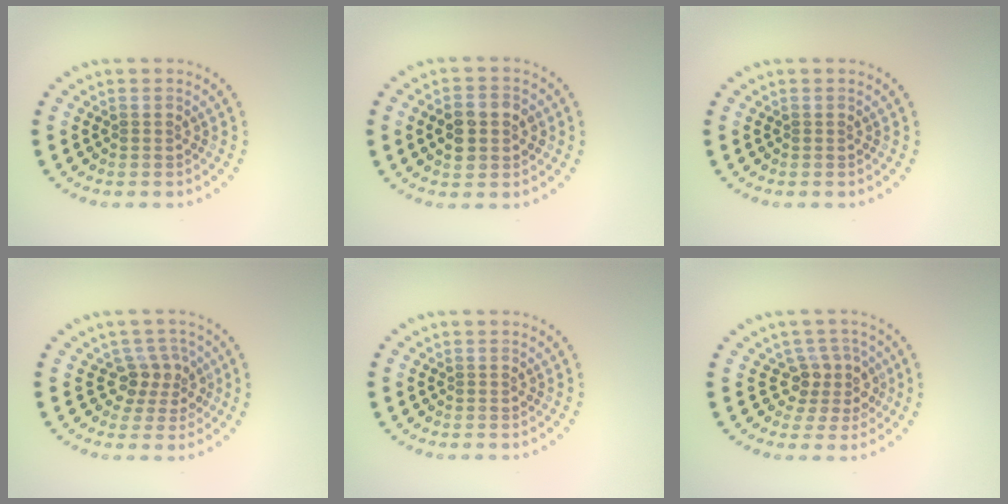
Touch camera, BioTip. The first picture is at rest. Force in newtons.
{"total": 3.8, "press": 3.8, "slide": 0.3}
{"total": 0.0}
{"total": 2.6, "press": 1.9, "slide": 1.7}
{"total": 0.0}
{"total": 2.7, "press": 2.2, "slide": 1.7}